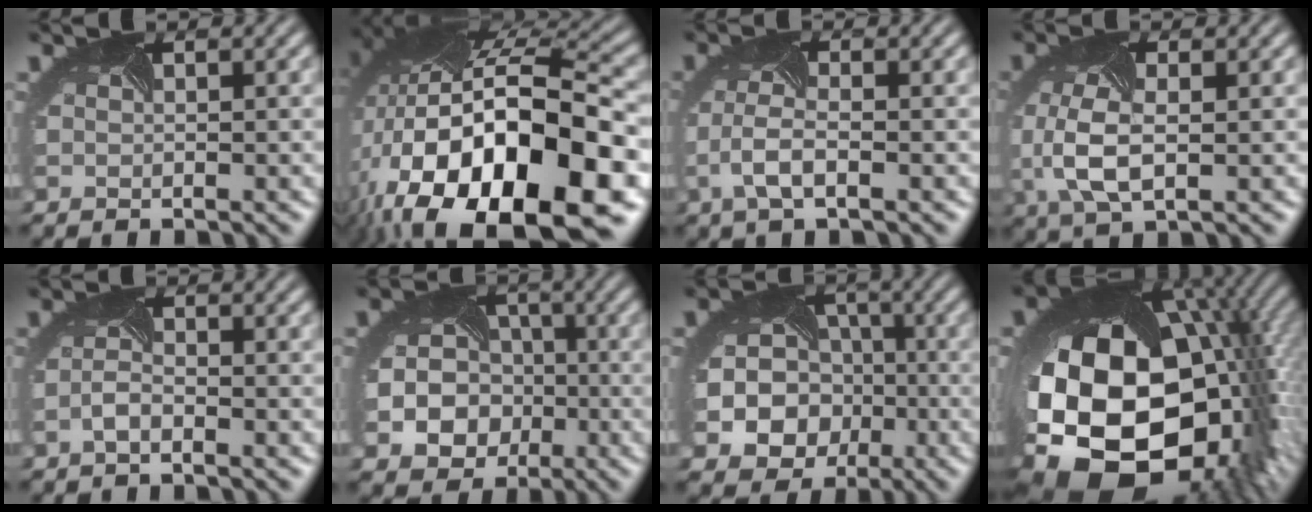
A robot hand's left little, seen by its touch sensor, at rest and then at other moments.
{"total": 19.0, "force": [-5.8, 9.5, 15.4], "torque": [-0.251, -0.051, -0.064]}
{"total": 2.7, "force": [-1.4, 0.7, 2.2], "torque": [-0.067, -0.003, -0.021]}
{"total": 4.5, "force": [-1.0, 2.3, 3.8], "torque": [-0.103, -0.006, -0.011]}
{"total": 1.6, "force": [-1.5, 0.1, 0.5], "torque": [-0.023, -0.002, -0.024]}
{"total": 8.1, "force": [-2.4, 7.0, 3.2], "torque": [-0.056, -0.019, -0.043]}
{"total": 12.2, "force": [-3.6, 10.8, 4.5], "torque": [-0.103, -0.024, -0.070]}
{"total": 21.1, "force": [-3.2, 14.1, 15.4], "torque": [-0.299, -0.080, -0.013]}